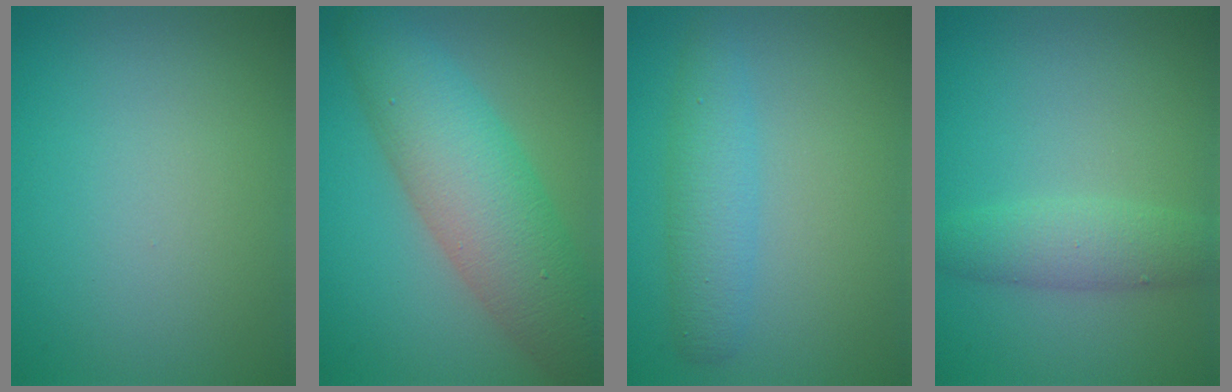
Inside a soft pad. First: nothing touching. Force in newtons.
{"total": 8.0, "press": 8.0, "slide": 0.4}
{"total": 3.1, "press": 3.1, "slide": 0.1}
{"total": 2.9, "press": 2.9, "slide": 0.0}